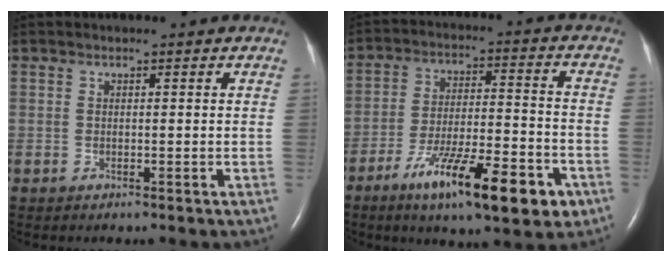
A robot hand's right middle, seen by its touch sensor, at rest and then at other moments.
{"total": 16.0, "force": [-8.9, 2.9, 13.0], "torque": [-0.191, -0.009, -0.137]}